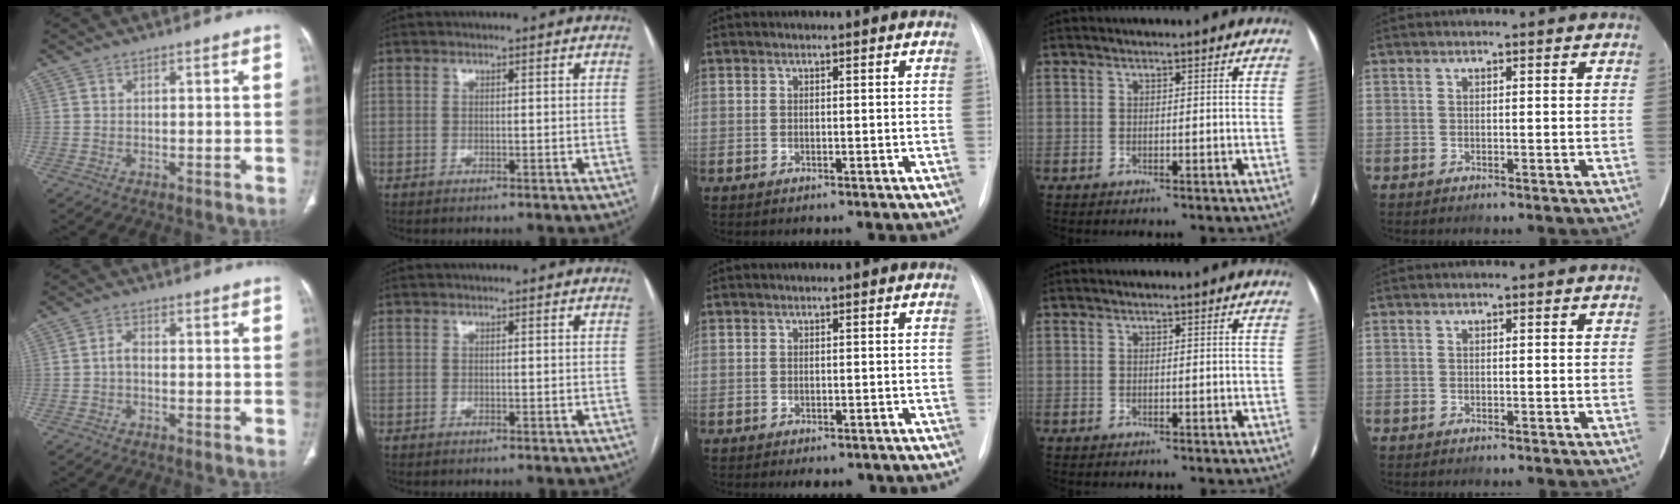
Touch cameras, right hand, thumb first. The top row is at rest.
{"thumb": {"total": 1.9, "force": [-0.5, 1.1, 1.5], "torque": [-0.027, 0.008, -0.014]}, "middle": {"total": 2.3, "force": [-1.6, 1.2, 1.2], "torque": [-0.009, -0.002, -0.013]}}